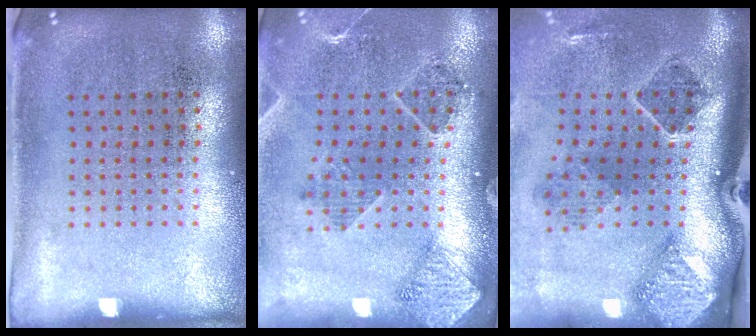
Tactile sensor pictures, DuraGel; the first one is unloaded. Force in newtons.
{"total": 1.5, "press": 1.5, "slide": 0.2}
{"total": 3.0, "press": 1.9, "slide": 2.3}